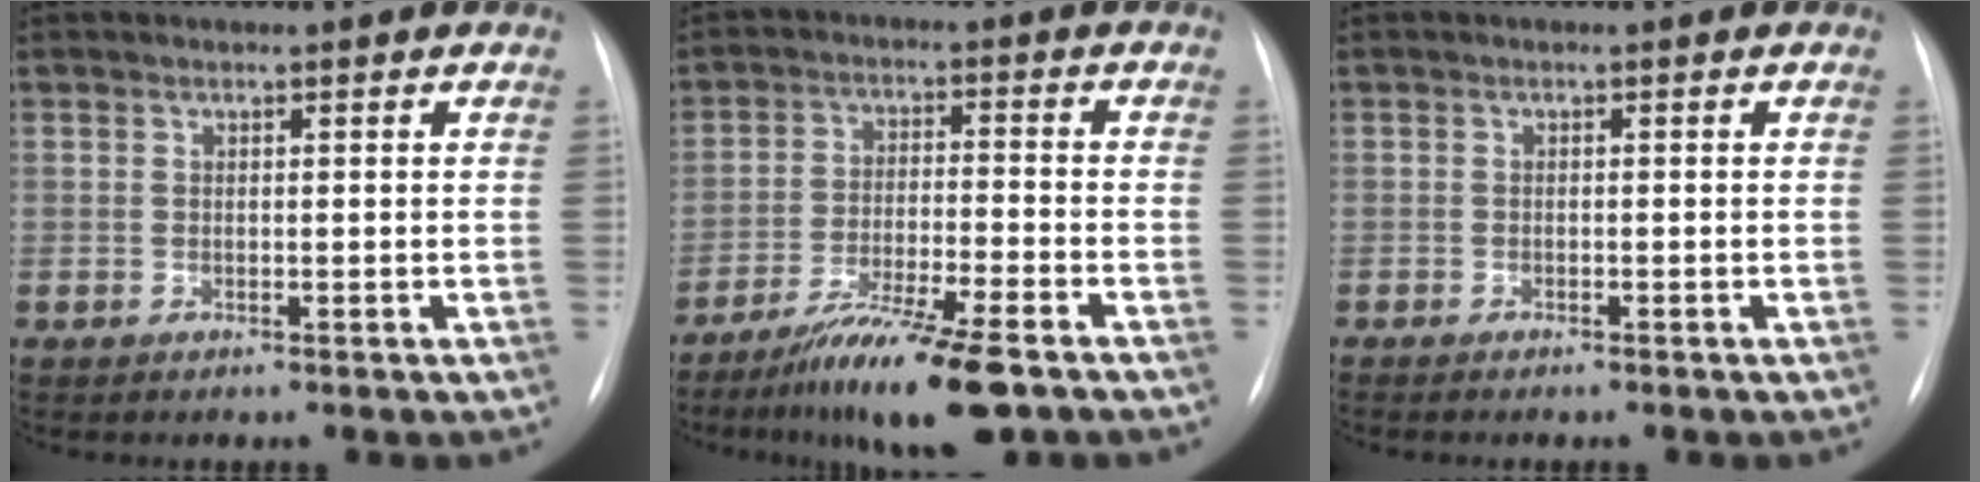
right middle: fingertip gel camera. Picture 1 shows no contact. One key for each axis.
{"total": 11.1, "fx": -7.8, "fy": 0.5, "fz": 7.8, "tx": -0.139, "ty": -0.032, "tz": -0.136}
{"total": 2.0, "fx": -1.7, "fy": 0.4, "fz": 1.0, "tx": -0.018, "ty": -0.005, "tz": -0.017}